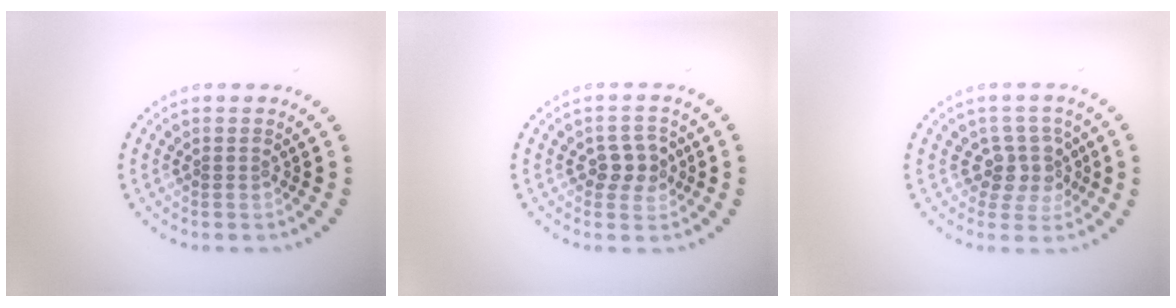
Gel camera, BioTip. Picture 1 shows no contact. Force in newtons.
{"total": 2.6, "press": 2.5, "slide": 0.5}
{"total": 3.1, "press": 2.4, "slide": 1.9}